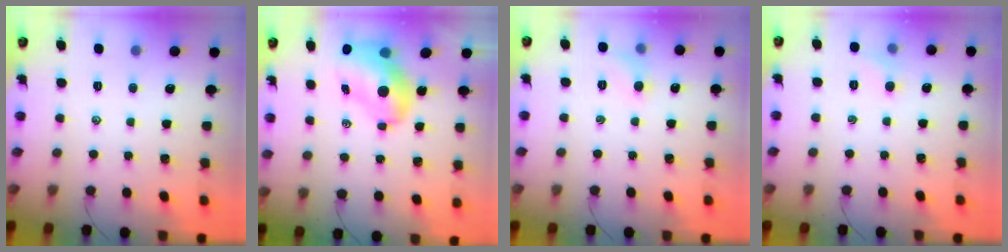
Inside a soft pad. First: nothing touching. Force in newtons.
{"total": 9.4, "press": 9.1, "slide": 2.1}
{"total": 5.1, "press": 4.8, "slide": 1.6}
{"total": 4.2, "press": 4.0, "slide": 1.3}